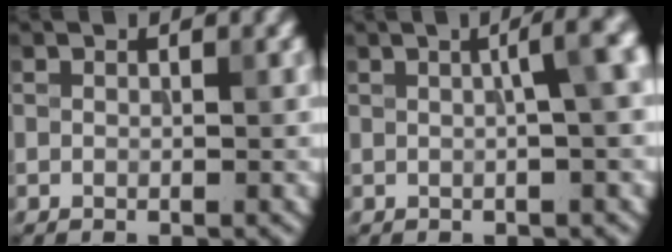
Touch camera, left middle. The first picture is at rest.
{"total": 4.8, "force": [0.8, 1.5, 4.4], "torque": [-0.035, 0.026, 0.007]}